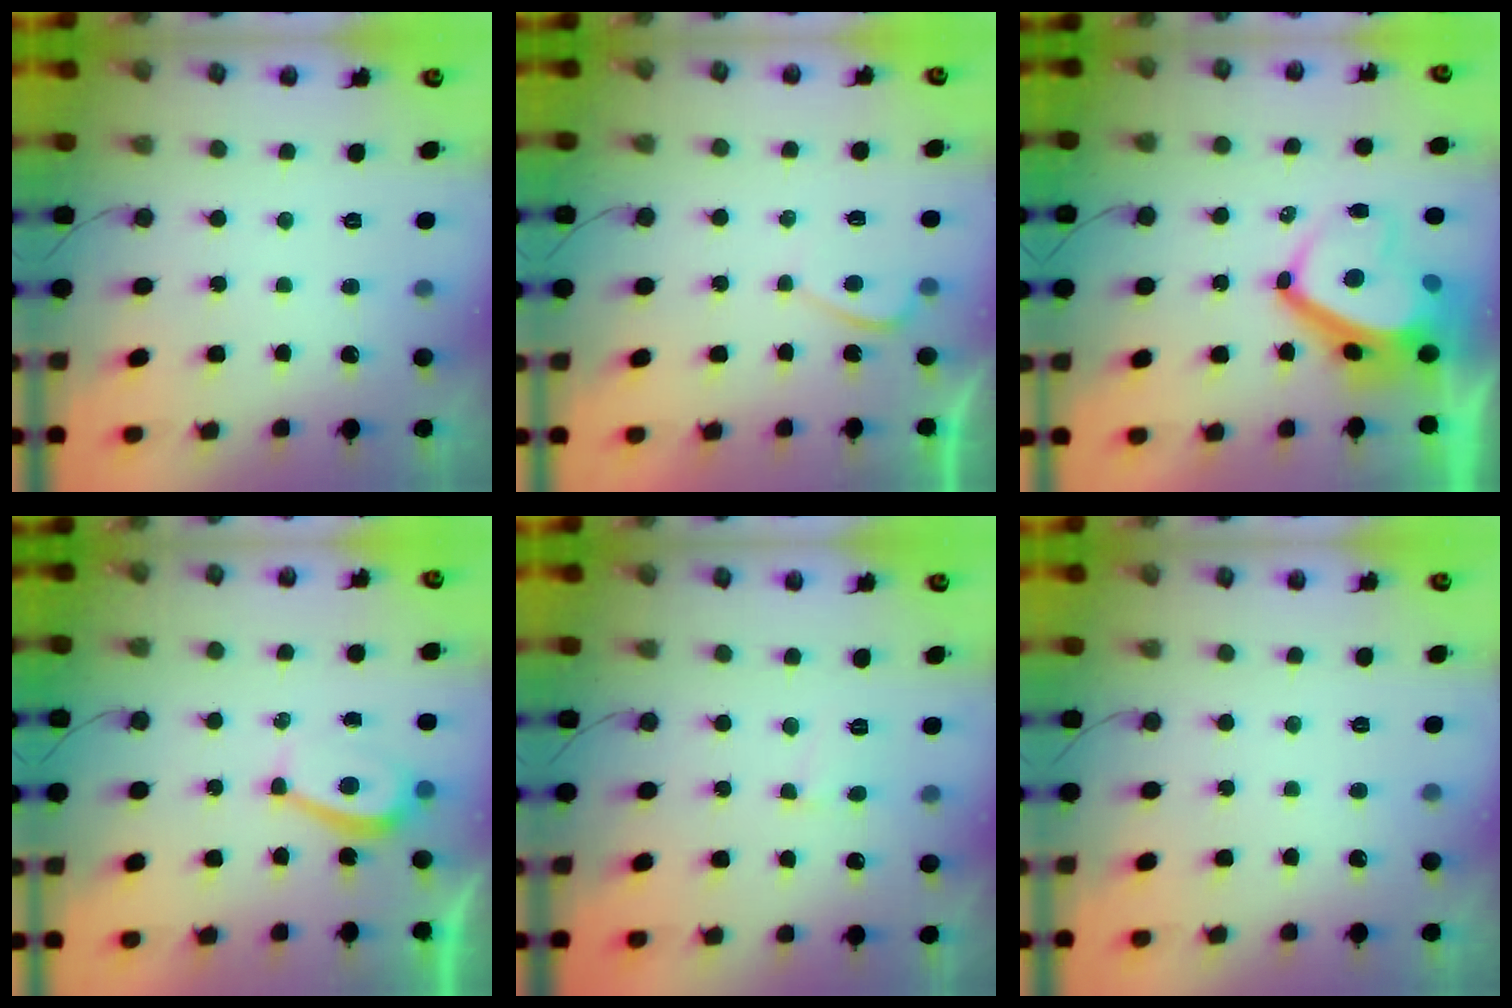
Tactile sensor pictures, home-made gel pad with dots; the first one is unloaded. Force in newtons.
{"total": 0.6, "press": 0.4, "slide": 0.5}
{"total": 10.6, "press": 10.5, "slide": 1.0}
{"total": 5.0, "press": 5.0, "slide": 0.7}
{"total": 2.6, "press": 2.6, "slide": 0.3}
{"total": 0.0}